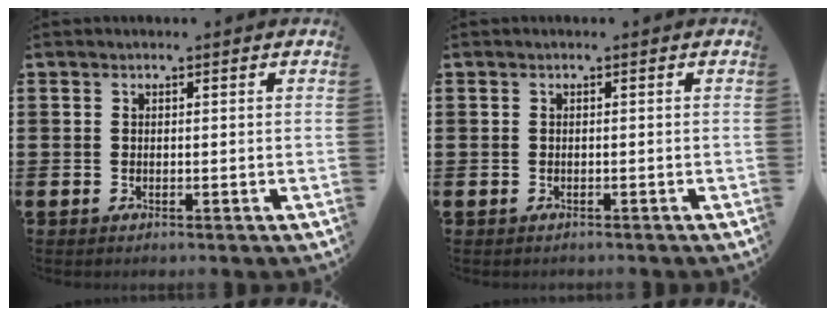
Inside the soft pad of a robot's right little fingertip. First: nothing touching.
{"total": 0.0}